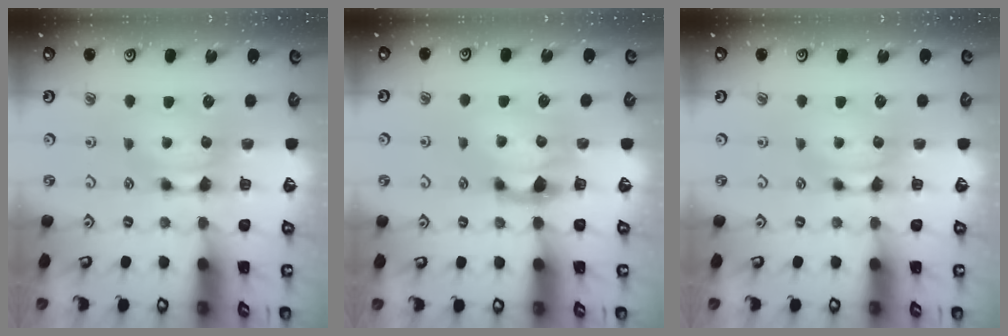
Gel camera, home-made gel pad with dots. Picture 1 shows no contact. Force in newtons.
{"total": 1.9, "press": 1.4, "slide": 1.2}
{"total": 0.0}